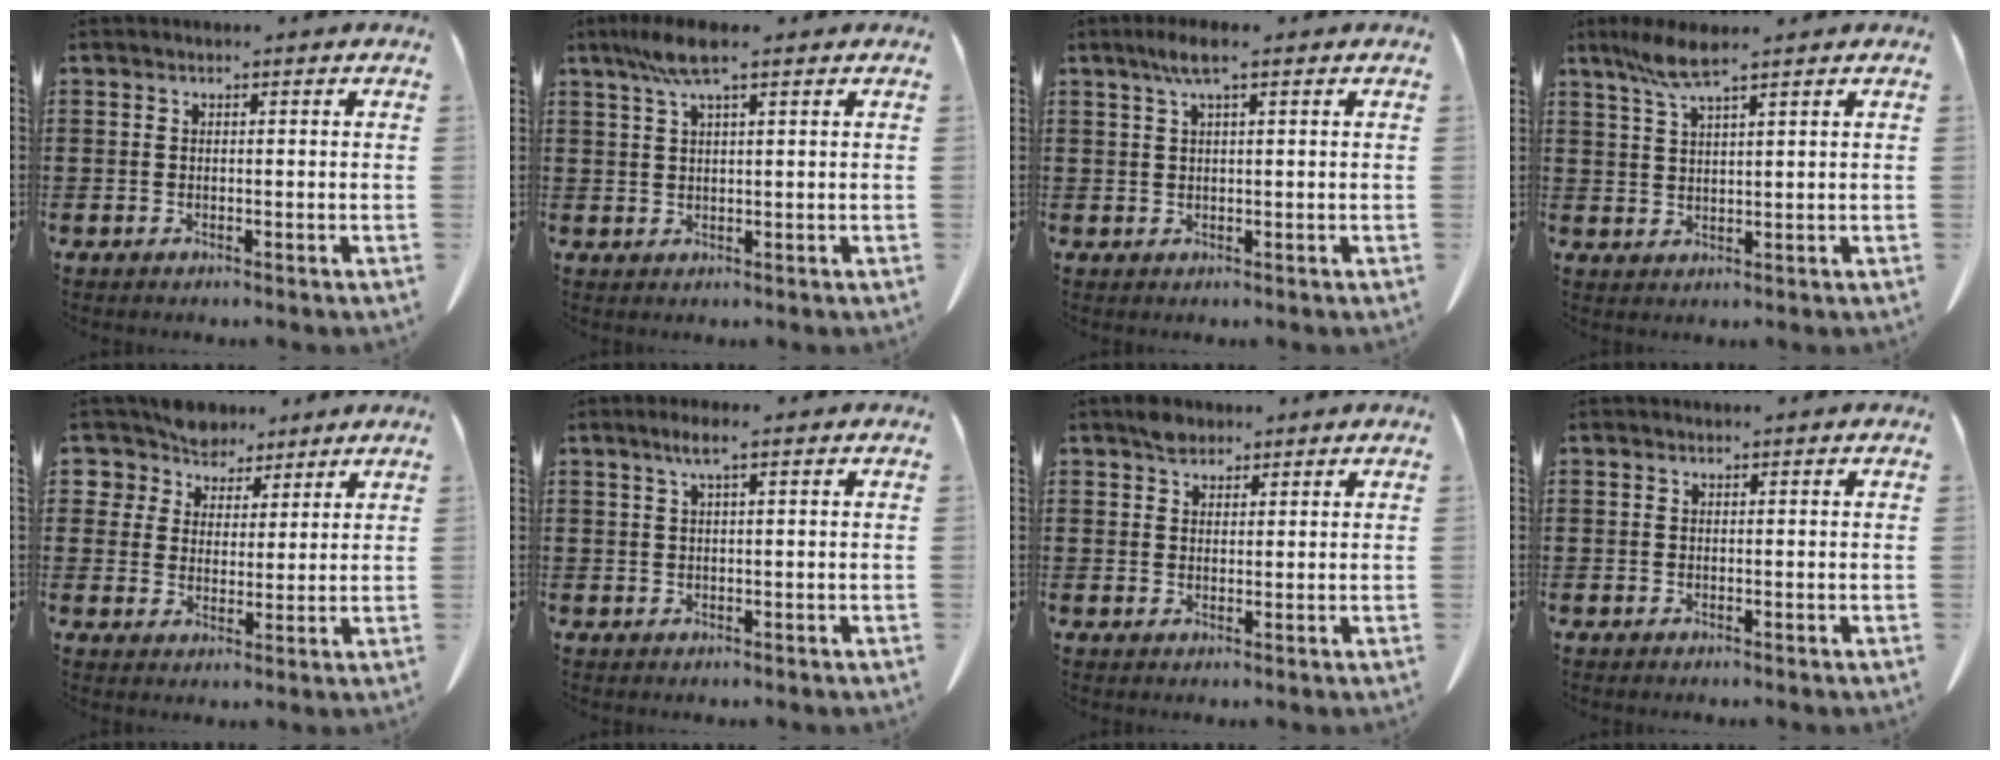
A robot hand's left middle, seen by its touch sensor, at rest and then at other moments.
{"total": 5.2, "force": [3.1, 0.8, 4.1], "torque": [-0.087, 0.004, 0.055]}
{"total": 3.3, "force": [1.8, 0.3, 2.8], "torque": [-0.059, 0.002, 0.030]}
{"total": 5.3, "force": [3.6, 0.5, 3.9], "torque": [-0.085, -0.001, 0.064]}
{"total": 6.8, "force": [5.9, 3.2, 0.0], "torque": [-0.042, -0.028, 0.113]}
{"total": 2.6, "force": [1.3, 0.1, 2.2], "torque": [-0.048, 0.000, 0.022]}
{"total": 2.7, "force": [2.2, 1.3, 0.7], "torque": [-0.012, 0.000, 0.041]}
{"total": 0.0}